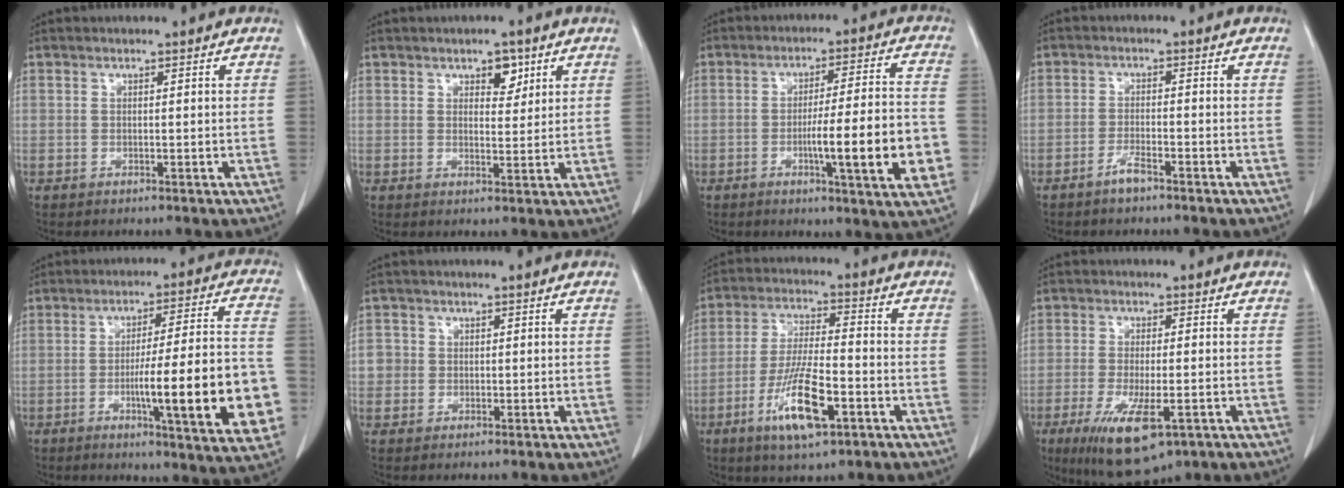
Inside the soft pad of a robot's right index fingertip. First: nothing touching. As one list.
[{"total": 3.3, "force": [1.9, 1.8, 2.1], "torque": [-0.027, 0.000, 0.029]}, {"total": 13.9, "force": [-3.6, 0.3, 13.4], "torque": [-0.191, -0.005, -0.053]}, {"total": 2.6, "force": [-2.0, 0.3, 1.6], "torque": [-0.033, 0.000, -0.039]}, {"total": 19.3, "force": [-4.7, 1.3, 18.6], "torque": [-0.209, 0.006, -0.057]}, {"total": 2.6, "force": [-0.1, 2.6, 0.2], "torque": [0.011, 0.011, -0.004]}, {"total": 11.3, "force": [-5.0, 2.3, 9.9], "torque": [-0.195, -0.014, -0.089]}, {"total": 11.2, "force": [-5.4, 3.2, 9.2], "torque": [-0.166, -0.027, -0.082]}]